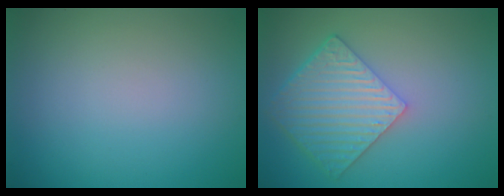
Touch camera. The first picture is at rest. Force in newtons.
{"total": 6.1, "press": 4.5, "slide": 4.1}